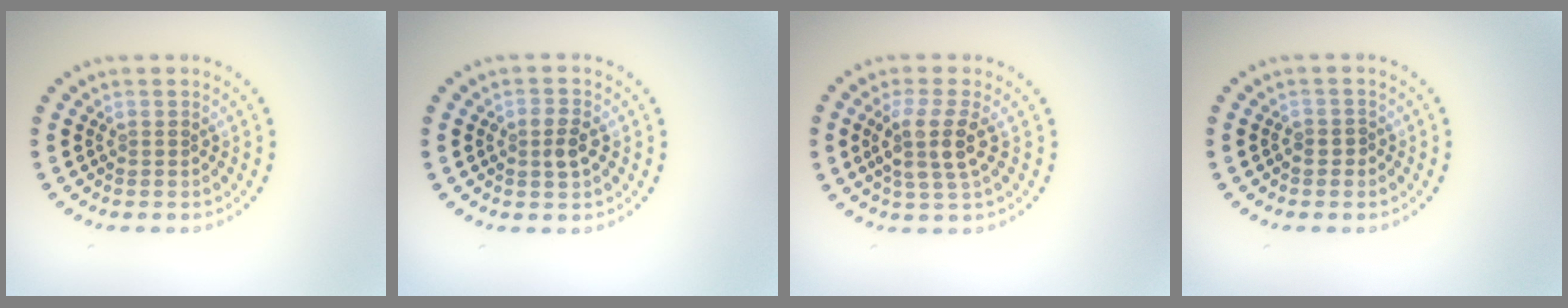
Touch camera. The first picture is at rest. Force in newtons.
{"total": 1.9, "press": 1.9, "slide": 0.2}
{"total": 3.2, "press": 2.7, "slide": 1.7}
{"total": 0.9, "press": 0.7, "slide": 0.5}